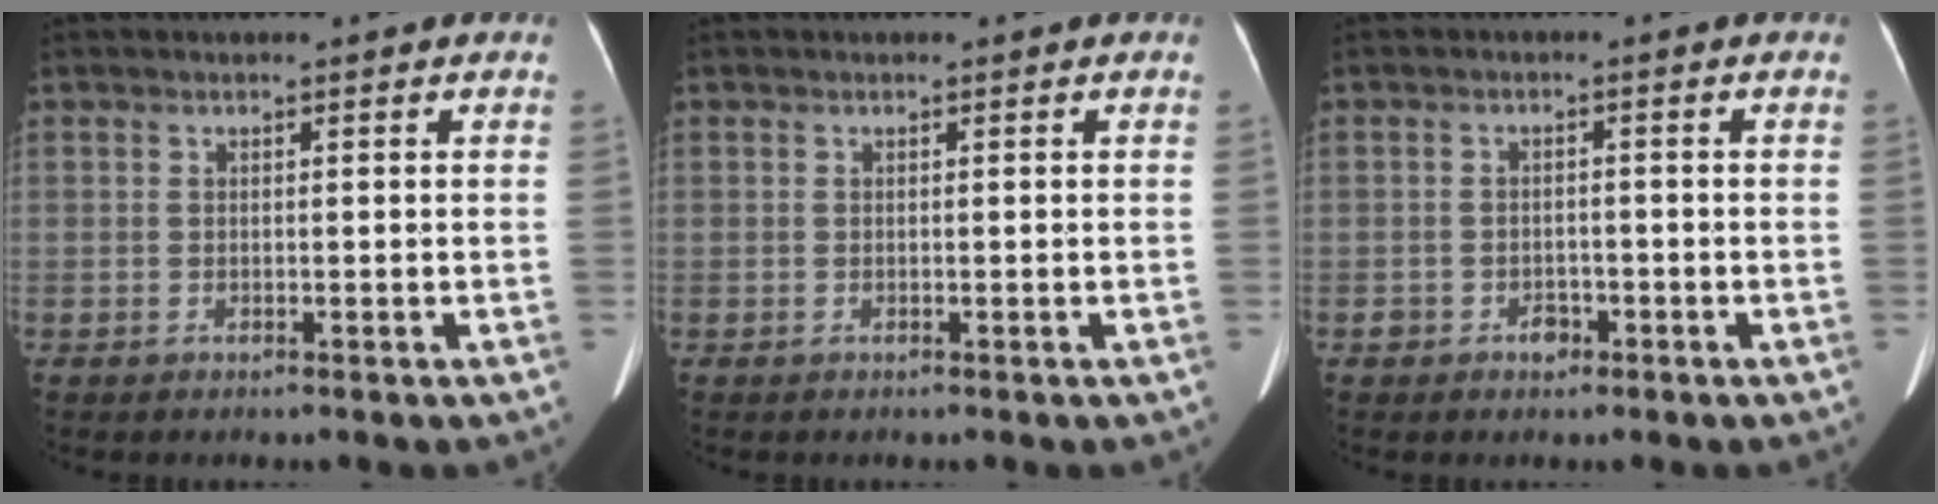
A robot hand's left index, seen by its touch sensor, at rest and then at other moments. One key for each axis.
{"total": 0.0}
{"total": 2.3, "fx": -1.5, "fy": 1.6, "fz": 0.7, "tx": -0.006, "ty": -0.002, "tz": -0.020}